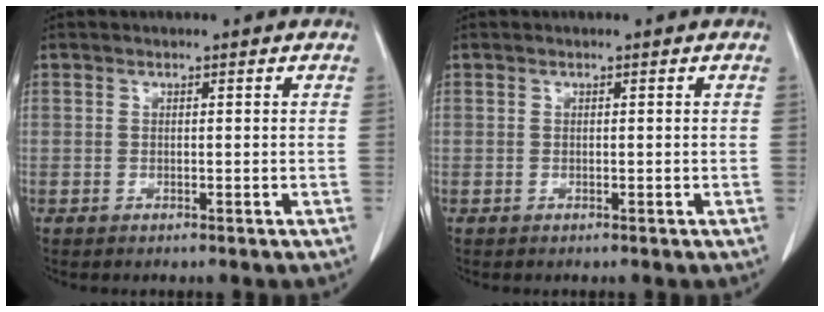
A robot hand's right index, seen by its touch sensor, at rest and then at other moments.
{"total": 0.0}